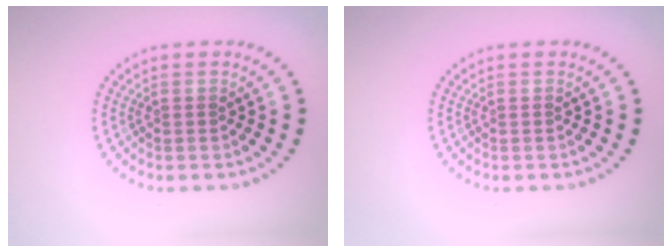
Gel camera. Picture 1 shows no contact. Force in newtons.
{"total": 0.0}